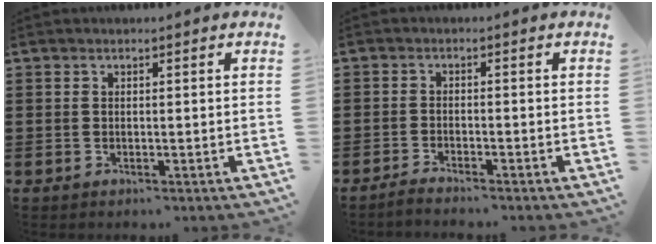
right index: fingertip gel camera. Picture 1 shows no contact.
{"total": 1.7, "force": [-1.7, -0.1, 0.2], "torque": [-0.004, 0.003, -0.034]}